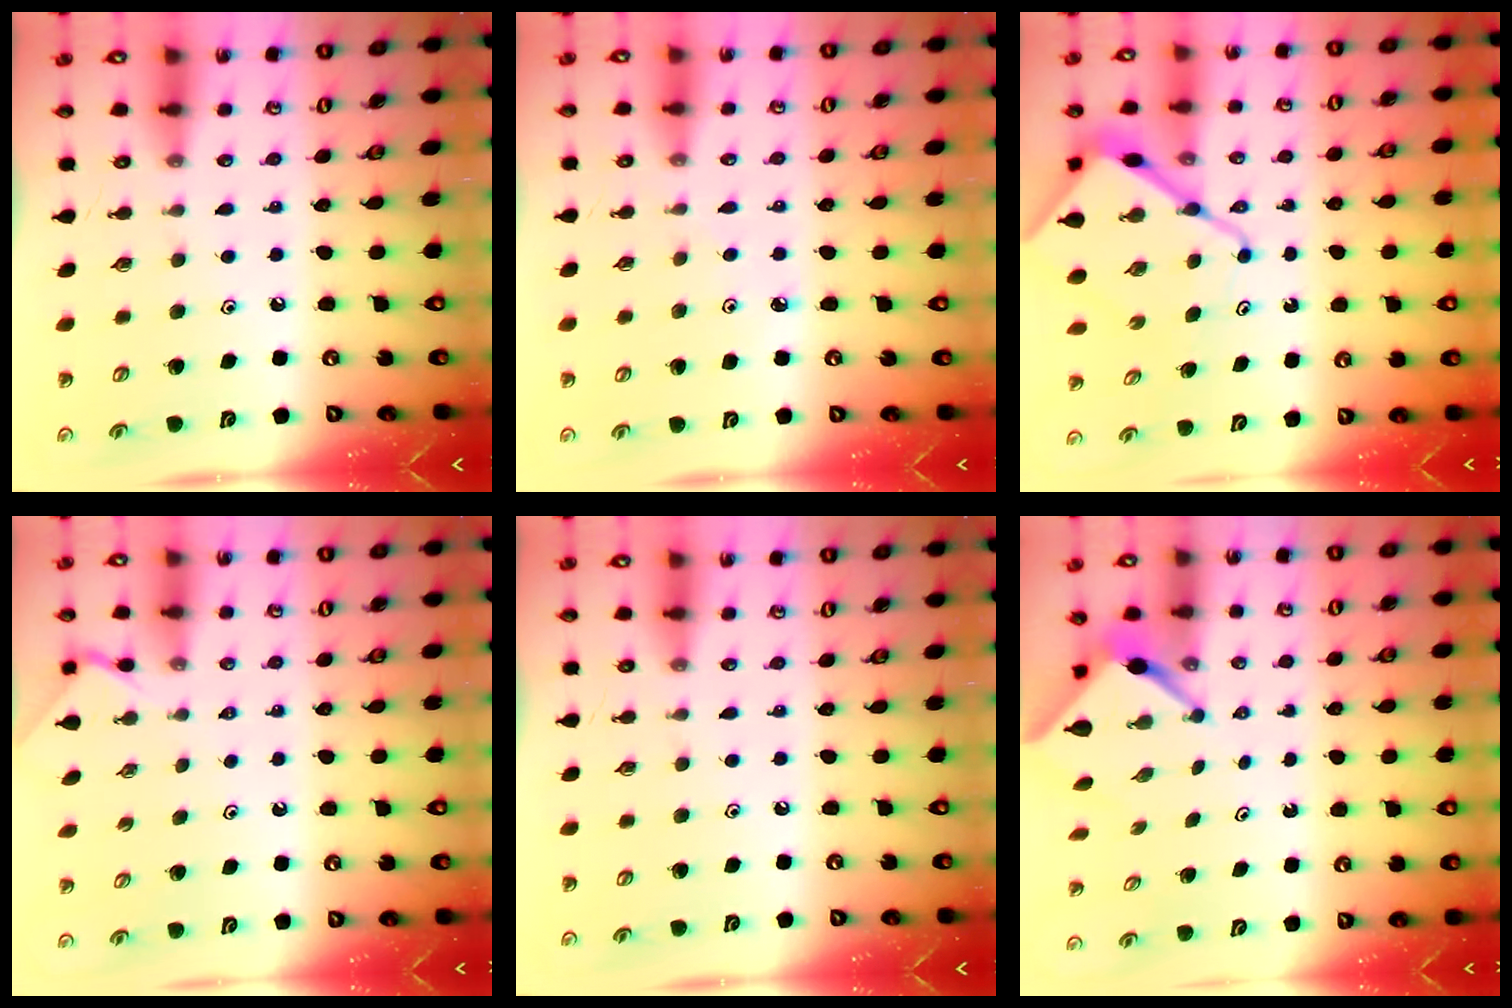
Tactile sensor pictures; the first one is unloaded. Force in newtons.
{"total": 1.8, "press": 1.8, "slide": 0.2}
{"total": 12.2, "press": 12.1, "slide": 1.4}
{"total": 2.4, "press": 2.4, "slide": 0.4}
{"total": 0.0}
{"total": 3.5, "press": 3.5, "slide": 0.1}